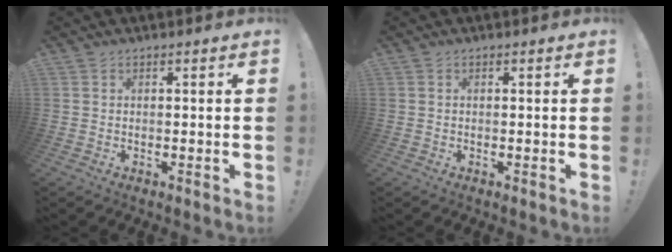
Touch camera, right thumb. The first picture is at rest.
{"total": 0.0}